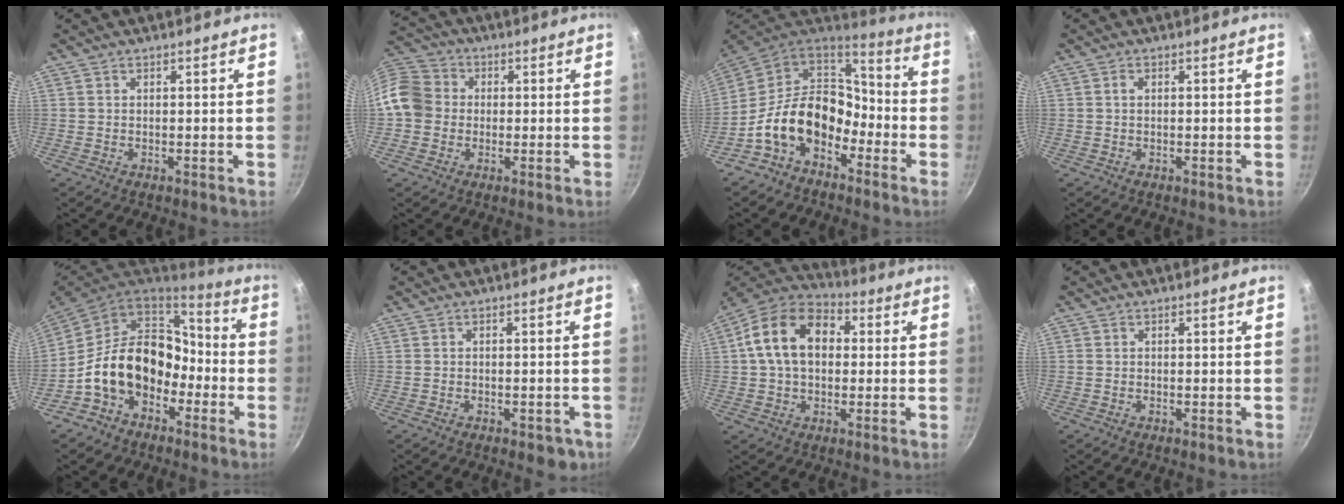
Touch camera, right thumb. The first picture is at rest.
{"total": 10.2, "force": [-0.5, 9.1, 4.6], "torque": [-0.060, 0.023, -0.030]}
{"total": 17.1, "force": [-6.2, 12.0, 10.5], "torque": [-0.148, 0.066, -0.127]}
{"total": 0.8, "force": [0.1, 0.5, 0.6], "torque": [-0.011, 0.003, 0.001]}
{"total": 17.4, "force": [-5.0, 13.0, 10.4], "torque": [-0.141, 0.069, -0.093]}
{"total": 3.5, "force": [-1.7, 1.9, 2.3], "torque": [-0.017, 0.016, -0.011]}
{"total": 15.0, "force": [2.1, 10.6, 10.4], "torque": [-0.150, 0.028, 0.017]}
{"total": 0.0}